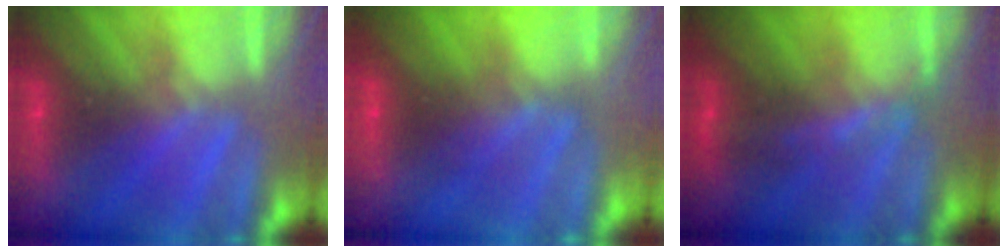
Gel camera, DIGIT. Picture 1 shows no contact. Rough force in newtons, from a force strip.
{"total": 2.6}
{"total": 2.0}